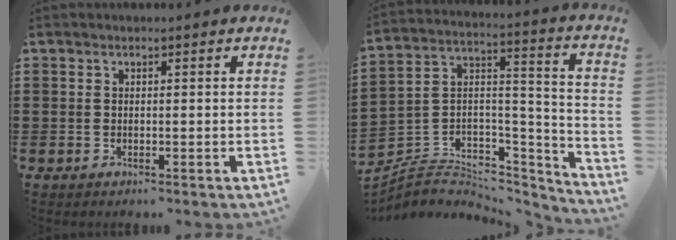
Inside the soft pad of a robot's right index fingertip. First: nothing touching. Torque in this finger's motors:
{"motor_torque": [-1.70, 0.26, -1.05, -0.21]}